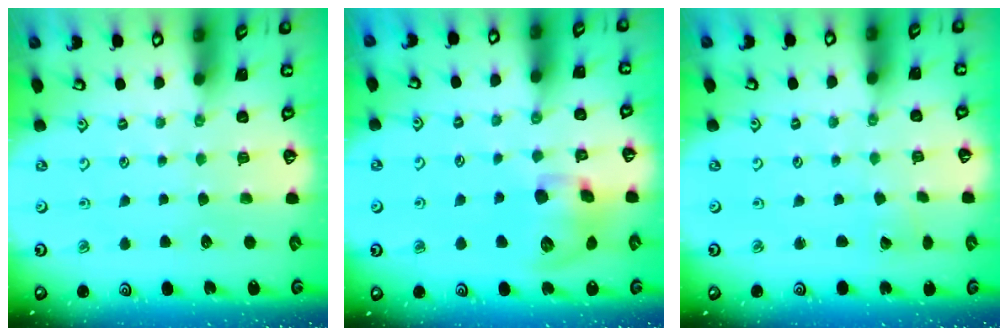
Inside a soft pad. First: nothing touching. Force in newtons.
{"total": 12.5, "press": 12.4, "slide": 1.8}
{"total": 1.6, "press": 1.6, "slide": 0.1}